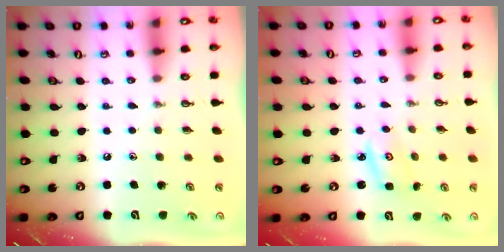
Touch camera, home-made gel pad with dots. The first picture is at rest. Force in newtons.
{"total": 2.6, "press": 2.6, "slide": 0.2}